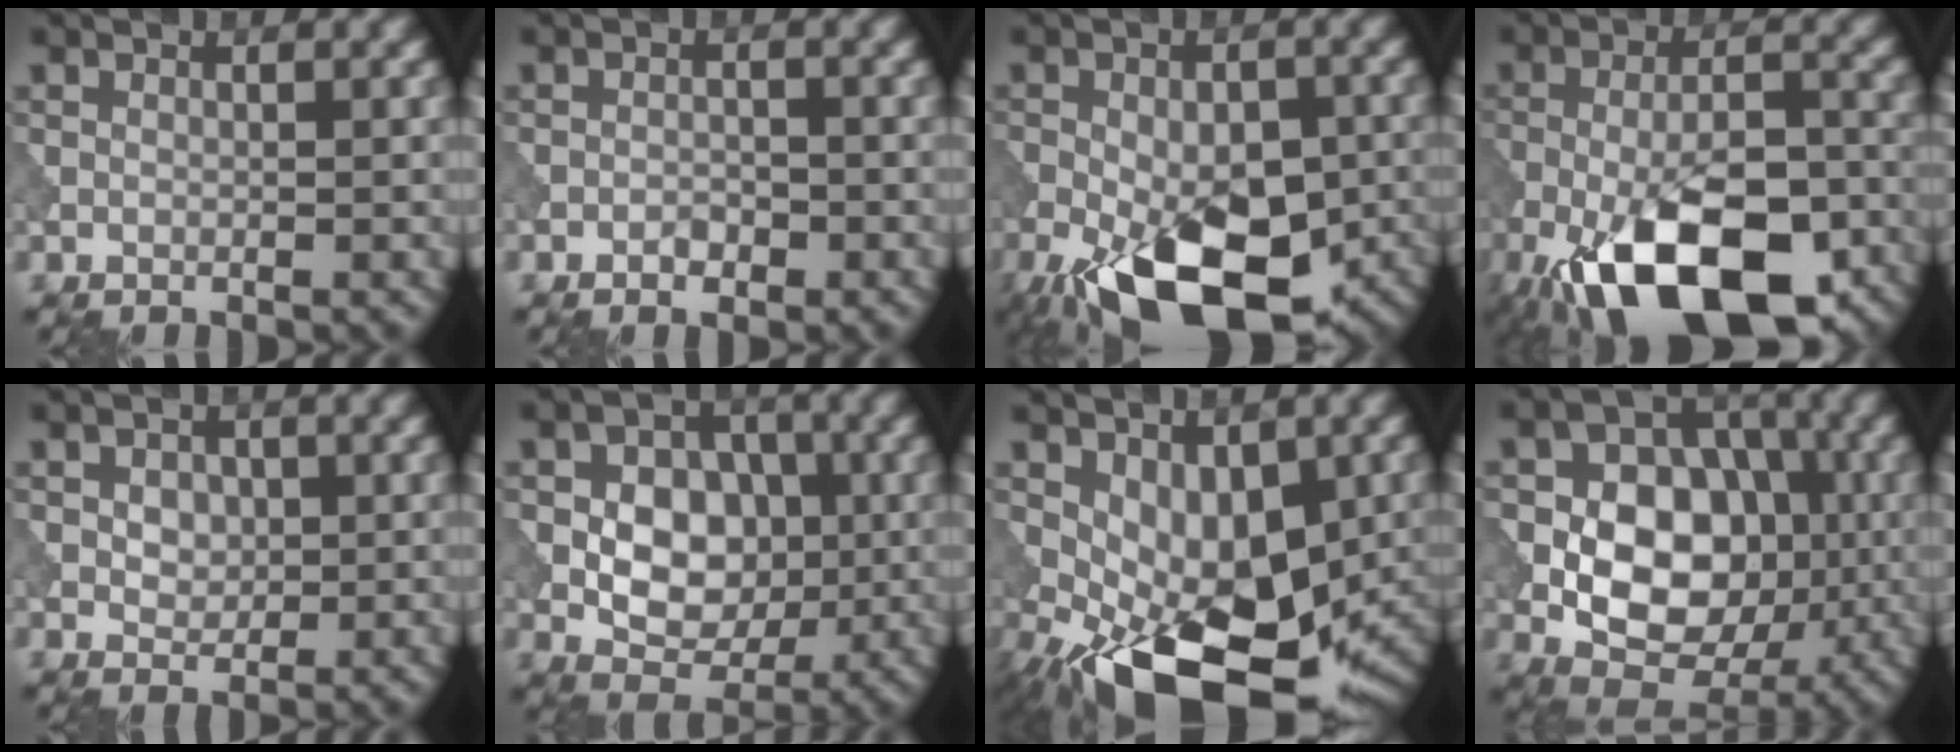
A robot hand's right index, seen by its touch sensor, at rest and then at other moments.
{"total": 1.3, "force": [-0.8, 0.7, 0.7], "torque": [-0.010, 0.002, -0.016]}
{"total": 15.7, "force": [-7.2, 8.1, 11.4], "torque": [-0.191, -0.040, -0.108]}
{"total": 16.2, "force": [-9.0, 6.8, 11.7], "torque": [-0.199, -0.021, -0.149]}
{"total": 2.2, "force": [0.4, 1.7, 1.4], "torque": [-0.025, 0.002, 0.003]}
{"total": 7.2, "force": [-0.1, 5.3, 4.8], "torque": [-0.064, 0.009, -0.009]}
{"total": 12.4, "force": [-3.5, 6.8, 9.8], "torque": [-0.151, -0.024, -0.050]}
{"total": 9.9, "force": [-1.2, 7.0, 6.8], "torque": [-0.100, 0.013, -0.030]}